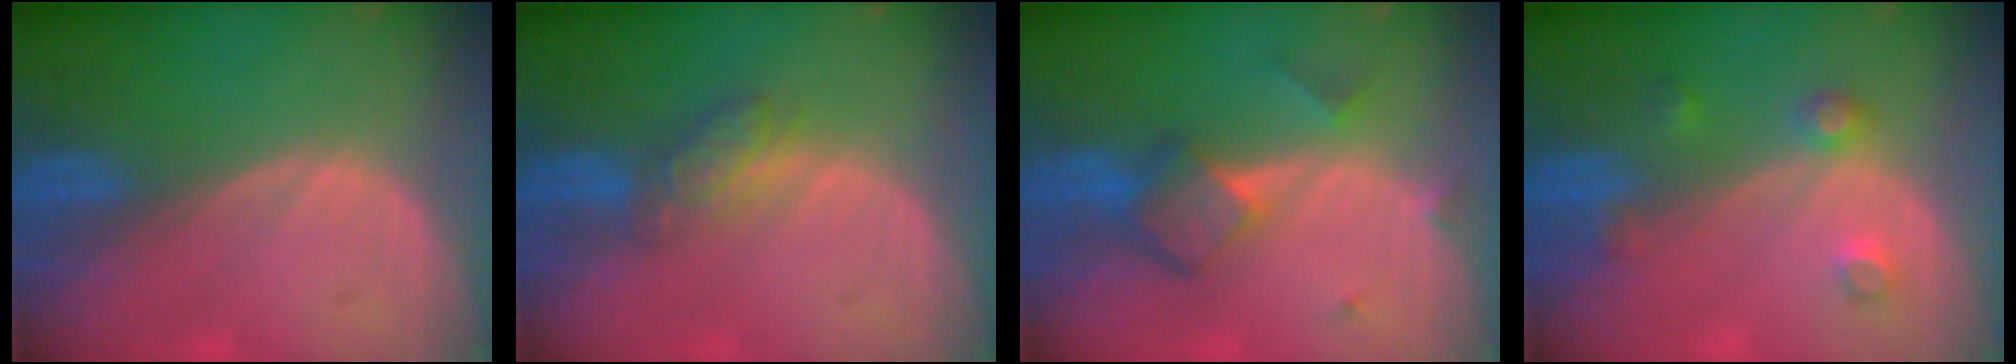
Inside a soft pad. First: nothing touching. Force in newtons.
{"total": 4.1, "press": 4.1, "slide": 0.4}
{"total": 5.8, "press": 5.4, "slide": 2.2}
{"total": 3.5, "press": 3.2, "slide": 1.4}